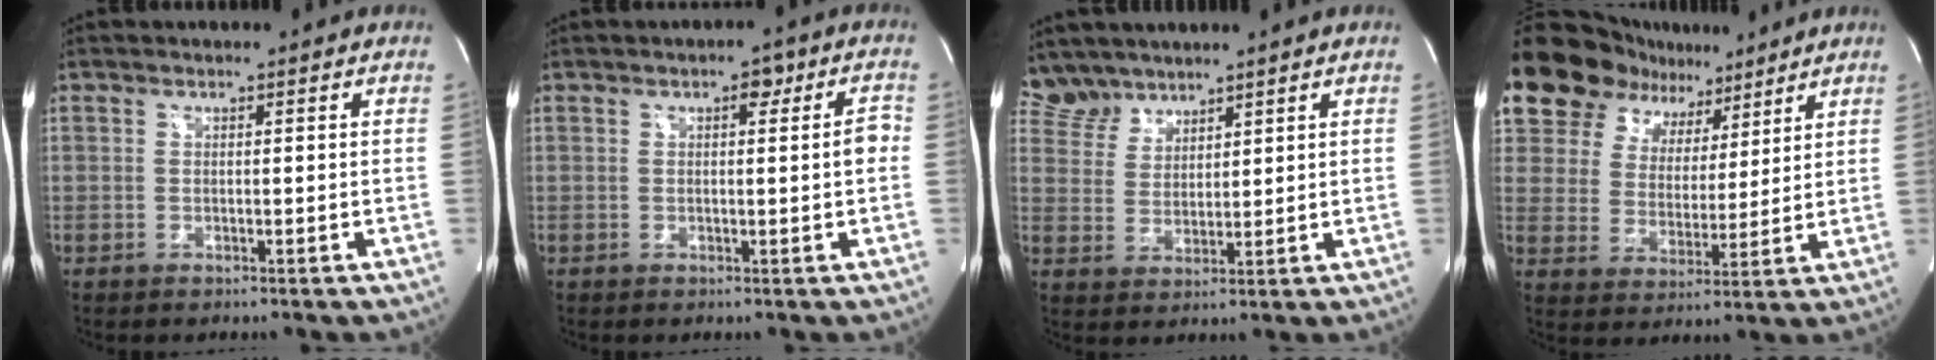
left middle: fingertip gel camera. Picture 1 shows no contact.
{"total": 4.4, "force": [0.7, 1.3, 4.1], "torque": [-0.053, 0.016, 0.007]}
{"total": 5.0, "force": [4.5, 2.1, -0.3], "torque": [0.006, 0.006, 0.101]}
{"total": 15.0, "force": [11.4, 8.7, 4.7], "torque": [-0.074, 0.039, 0.192]}